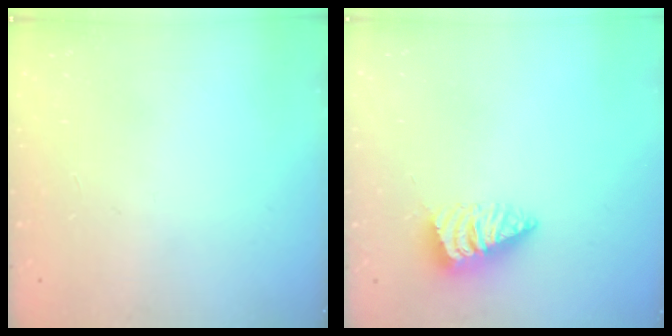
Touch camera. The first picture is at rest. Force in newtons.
{"total": 3.0, "press": 2.9, "slide": 0.3}